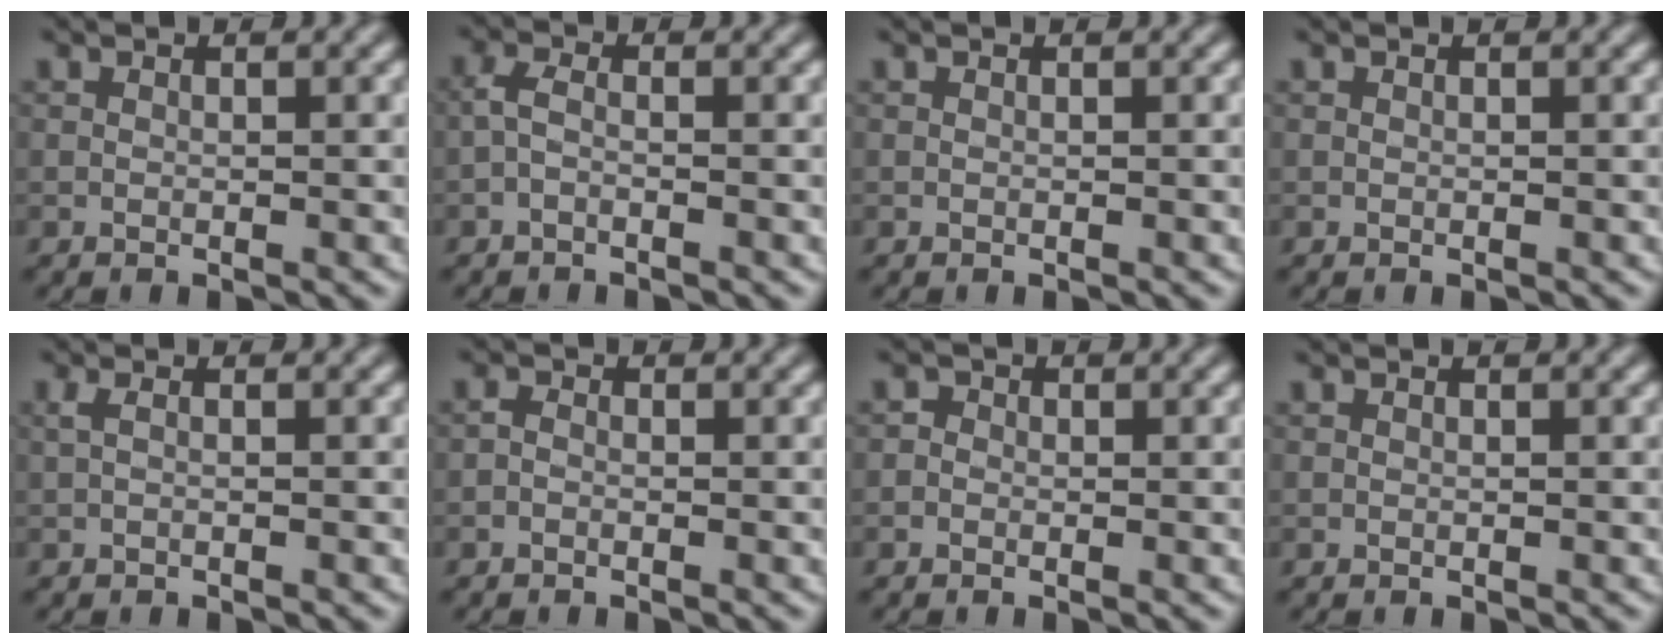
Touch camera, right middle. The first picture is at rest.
{"total": 1.6, "force": [-0.8, 0.6, 1.3], "torque": [-0.029, 0.003, -0.020]}
{"total": 0.0}
{"total": 0.0}
{"total": 0.8, "force": [0.0, 0.2, 0.8], "torque": [-0.019, 0.000, -0.001]}
{"total": 0.8, "force": [-0.4, 0.5, 0.4], "torque": [-0.009, 0.001, -0.012]}
{"total": 0.9, "force": [-0.1, 0.9, 0.3], "torque": [-0.002, -0.002, -0.013]}
{"total": 0.0}